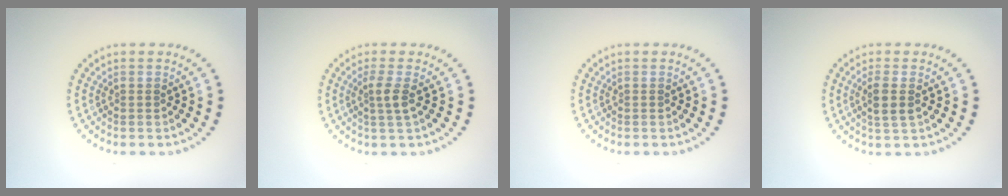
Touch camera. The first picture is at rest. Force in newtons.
{"total": 1.9, "press": 1.4, "slide": 1.3}
{"total": 0.0}
{"total": 2.0, "press": 1.8, "slide": 0.8}